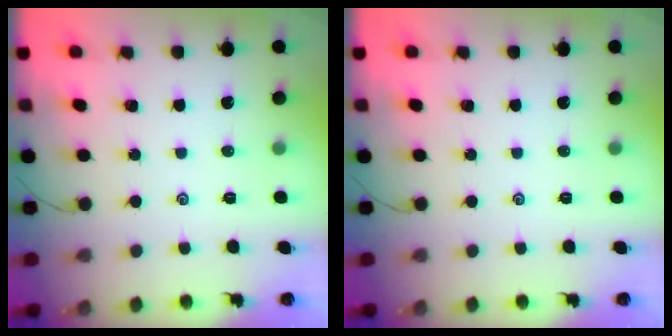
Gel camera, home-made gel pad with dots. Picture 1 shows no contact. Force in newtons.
{"total": 0.0}